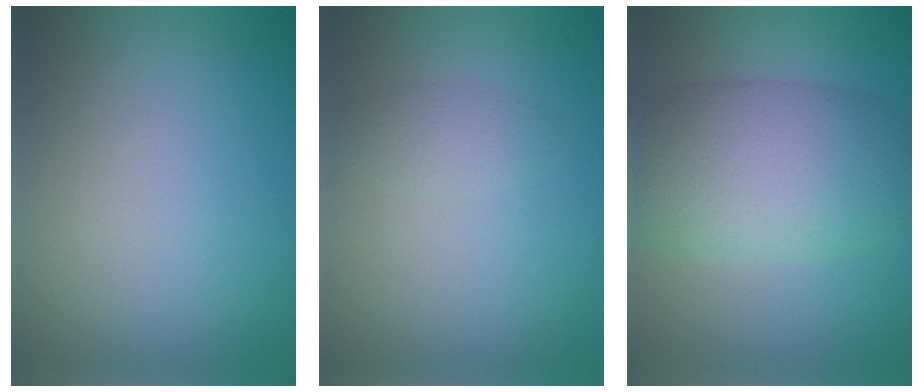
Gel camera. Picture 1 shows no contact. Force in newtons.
{"total": 1.3, "press": 1.3, "slide": 0.1}
{"total": 8.6, "press": 8.6, "slide": 0.3}